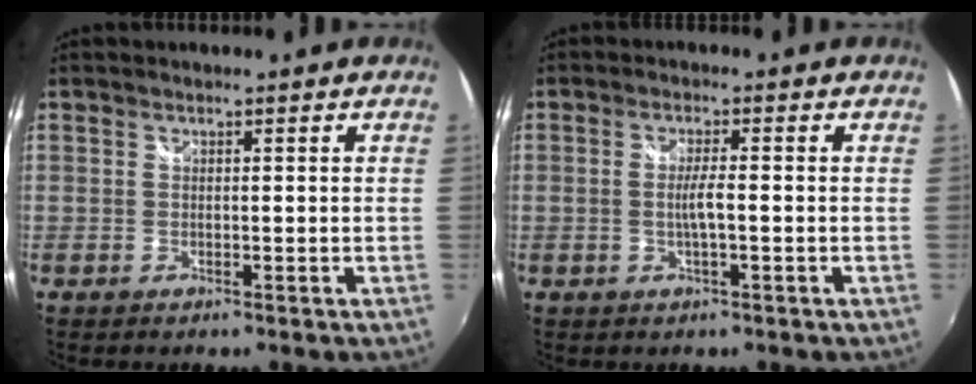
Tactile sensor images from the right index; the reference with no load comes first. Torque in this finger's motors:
{"motor_torque": [0.21, 0.27, 0.08, 0.02]}